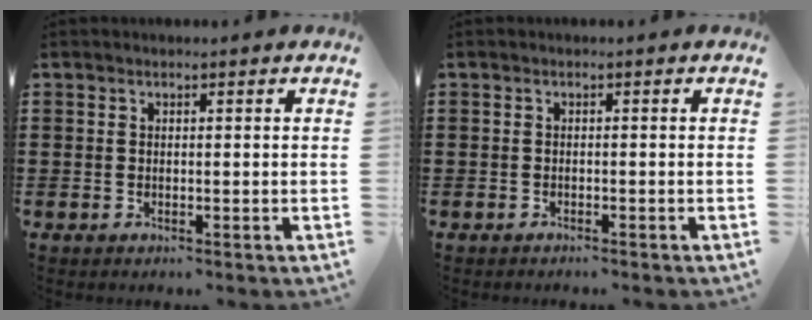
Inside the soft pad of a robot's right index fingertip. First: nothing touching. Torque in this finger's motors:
{"motor_torque": [0.88, 1.27, -0.16, 0.00]}